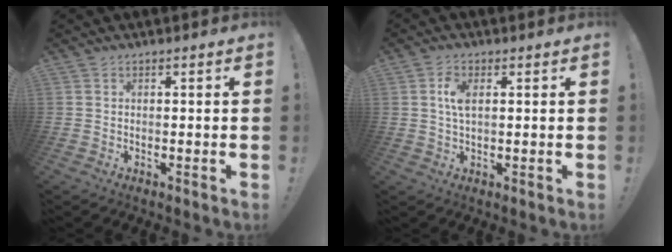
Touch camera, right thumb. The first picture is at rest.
{"total": 4.9, "force": [1.1, 2.4, 4.0], "torque": [-0.074, -0.002, 0.014]}